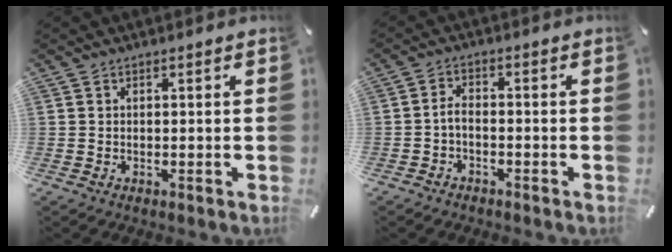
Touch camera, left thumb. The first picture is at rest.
{"total": 3.0, "force": [-1.5, 1.7, 1.9], "torque": [-0.043, 0.008, -0.032]}